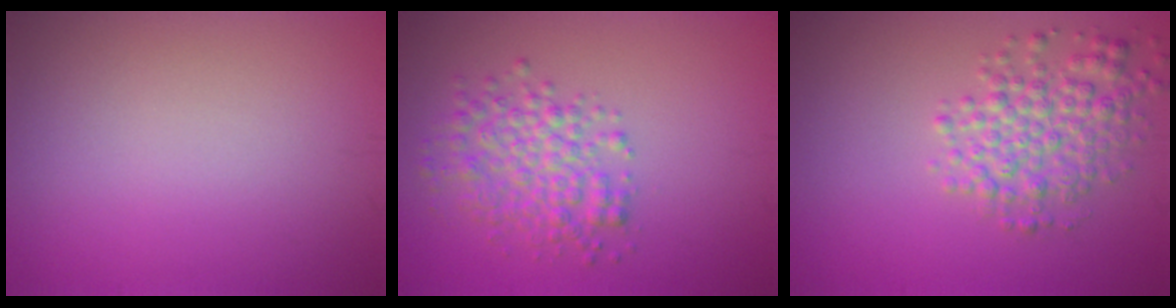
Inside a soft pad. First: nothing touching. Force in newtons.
{"total": 4.1, "press": 4.1, "slide": 0.1}
{"total": 4.2, "press": 4.2, "slide": 0.1}